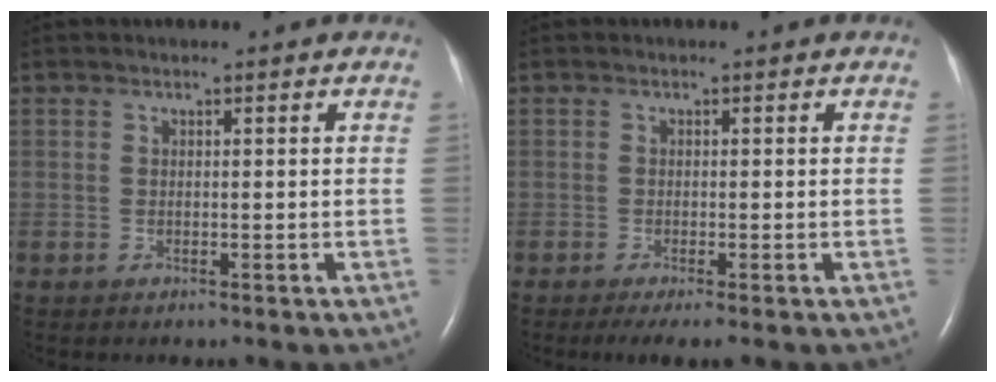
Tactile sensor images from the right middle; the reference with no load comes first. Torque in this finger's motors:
{"motor_torque": [0.10, -0.14, -0.01, 0.02]}